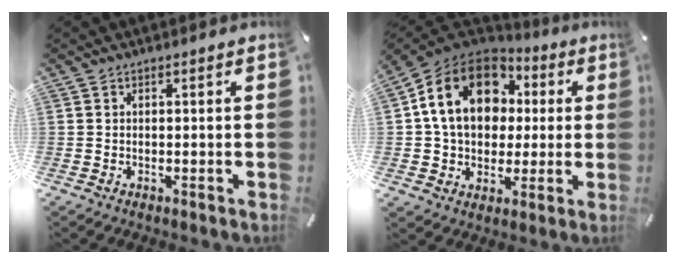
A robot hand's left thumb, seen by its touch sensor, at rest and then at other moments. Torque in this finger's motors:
{"motor_torque": [2.38, 2.63, 1.82, -0.95, 0.56]}